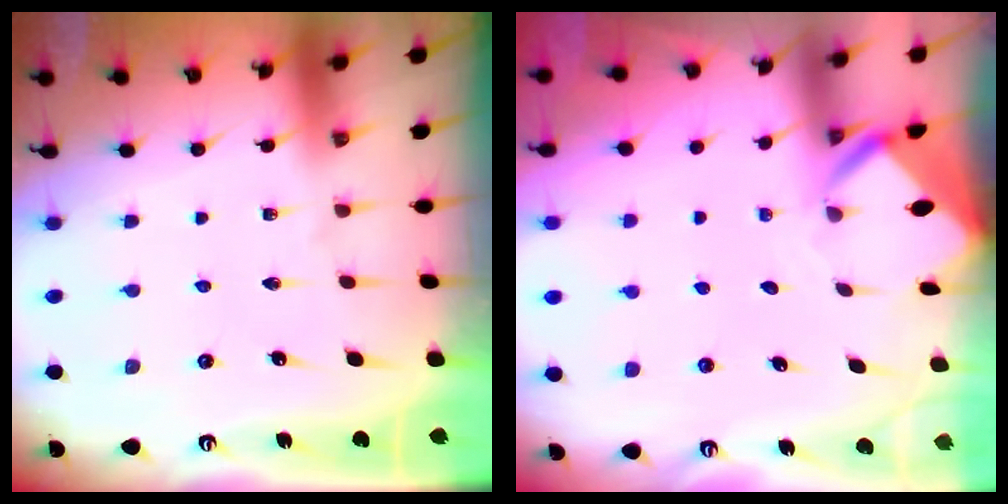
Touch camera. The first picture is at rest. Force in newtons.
{"total": 3.1, "press": 3.1, "slide": 0.2}